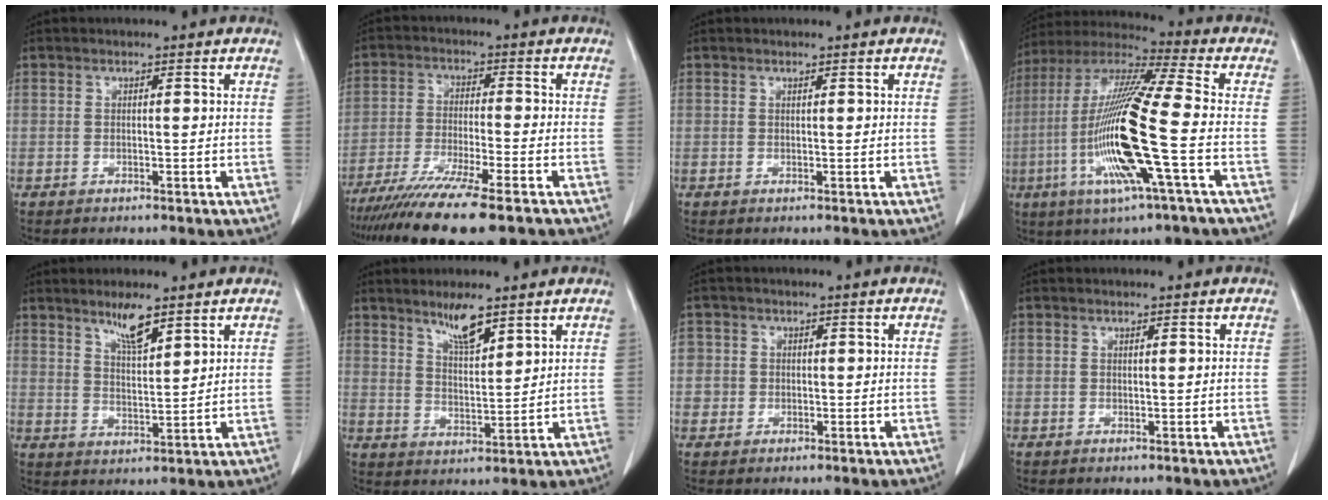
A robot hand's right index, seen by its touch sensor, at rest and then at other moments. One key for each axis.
{"total": 13.0, "fx": -9.9, "fy": 0.2, "fz": 8.3, "tx": -0.143, "ty": -0.034, "tz": -0.162}
{"total": 0.0}
{"total": 18.3, "fx": -4.2, "fy": 0.0, "fz": 17.8, "tx": -0.369, "ty": -0.012, "tz": -0.091}
{"total": 5.2, "fx": 3.8, "fy": 0.8, "fz": 3.4, "tx": -0.061, "ty": -0.005, "tz": 0.070}
{"total": 5.5, "fx": 4.2, "fy": 0.9, "fz": 3.5, "tx": -0.065, "ty": -0.004, "tz": 0.077}
{"total": 2.6, "fx": -0.1, "fy": 2.6, "fz": 0.0, "tx": 0.016, "ty": 0.009, "tz": -0.004}
{"total": 0.0}